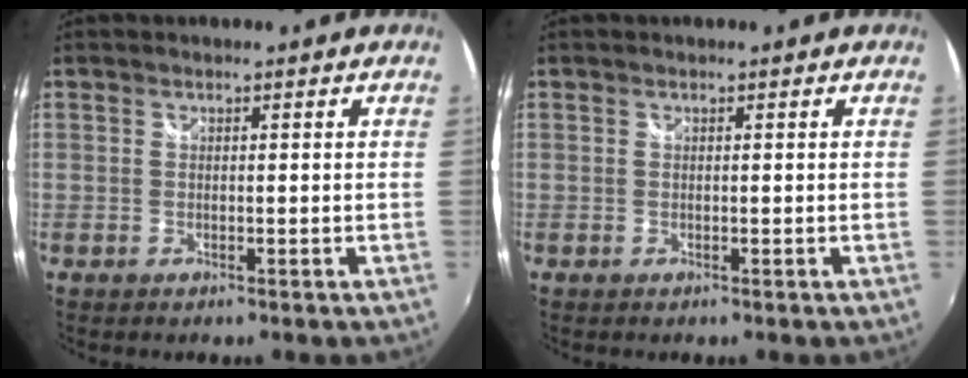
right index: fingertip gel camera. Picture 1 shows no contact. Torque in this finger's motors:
{"motor_torque": [0.03, 0.04, 0.00, 0.00]}